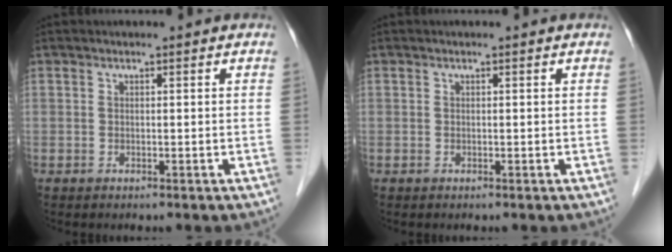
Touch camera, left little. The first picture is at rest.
{"total": 0.0}